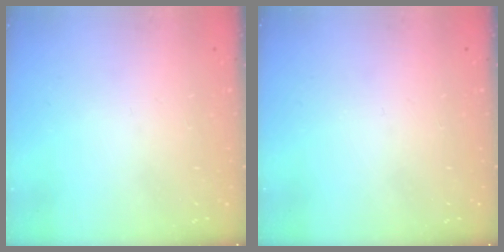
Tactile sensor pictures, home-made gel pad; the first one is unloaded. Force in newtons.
{"total": 0.0}